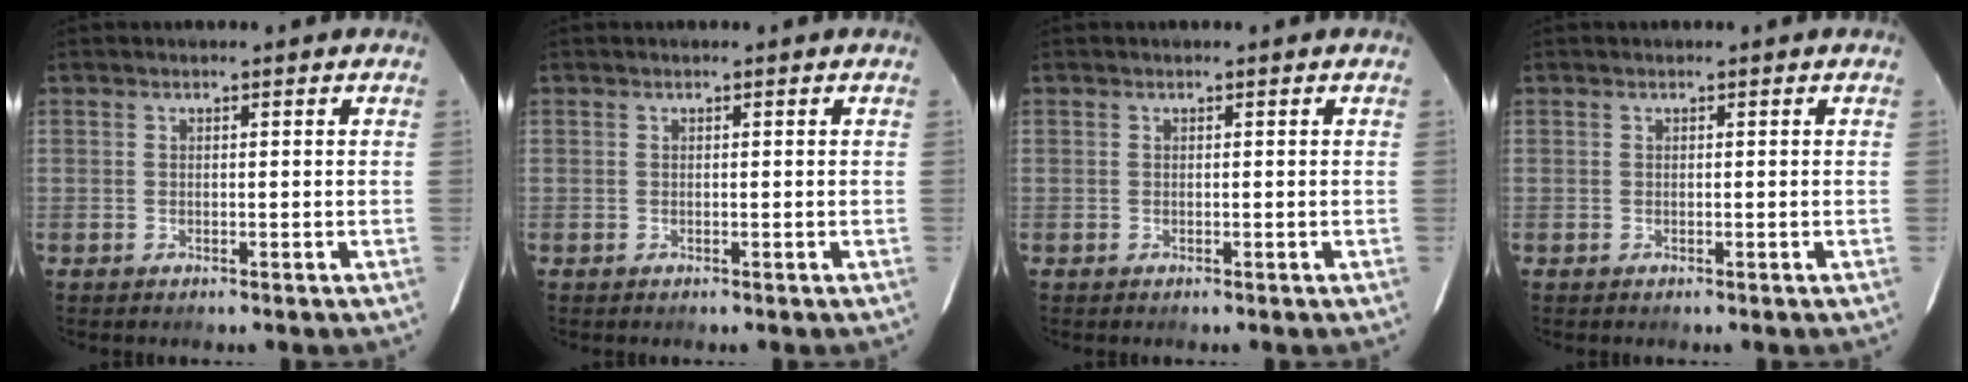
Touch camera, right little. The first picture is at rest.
{"total": 0.0}
{"total": 0.0}
{"total": 0.0}